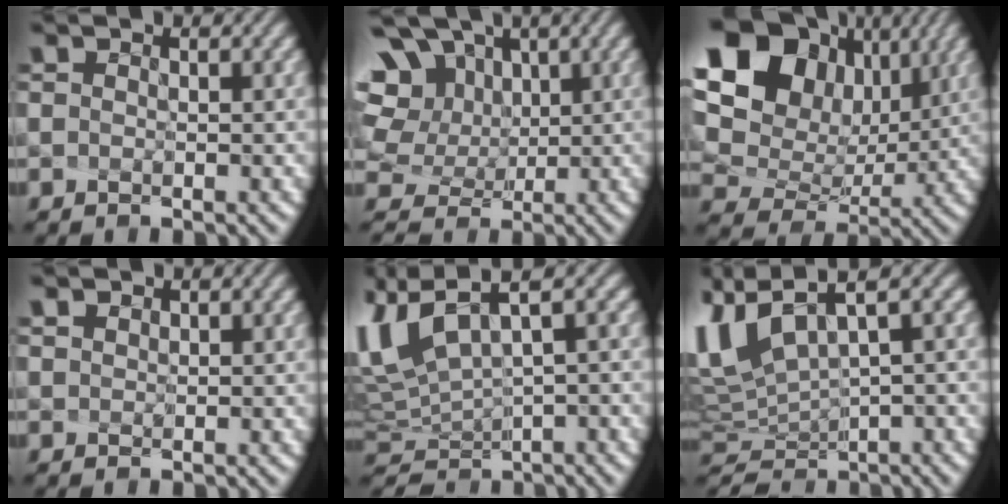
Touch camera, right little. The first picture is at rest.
{"total": 10.6, "force": [4.4, 7.9, 5.6], "torque": [-0.153, 0.020, 0.081]}
{"total": 14.5, "force": [5.6, 10.5, 8.3], "torque": [-0.201, 0.011, 0.133]}
{"total": 0.9, "force": [0.8, 0.1, 0.1], "torque": [-0.024, -0.014, 0.028]}
{"total": 5.5, "force": [1.8, 1.5, 4.9], "torque": [-0.142, -0.020, 0.064]}
{"total": 4.2, "force": [1.3, 1.0, 3.9], "torque": [-0.115, -0.020, 0.052]}